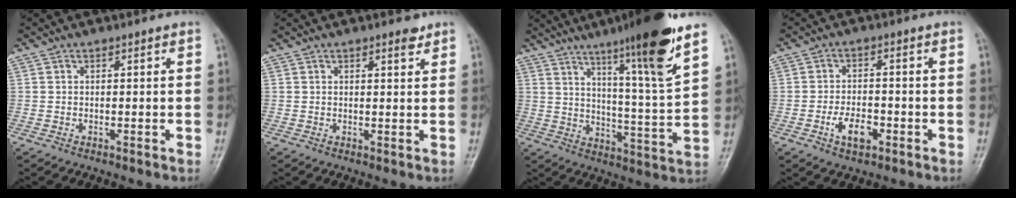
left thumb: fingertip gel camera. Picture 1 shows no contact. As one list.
[{"total": 2.0, "force": [1.4, 0.6, 1.2], "torque": [-0.013, -0.008, 0.019]}, {"total": 18.1, "force": [11.5, 0.8, 14.0], "torque": [-0.201, -0.060, 0.179]}, {"total": 5.4, "force": [-2.3, 3.0, 3.8], "torque": [-0.060, 0.011, -0.039]}]